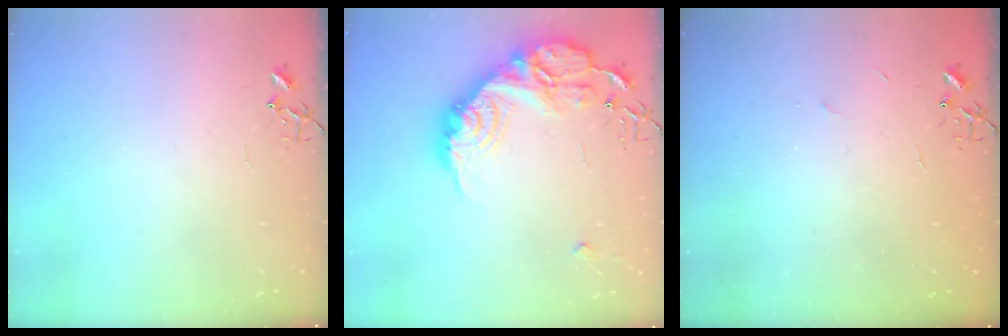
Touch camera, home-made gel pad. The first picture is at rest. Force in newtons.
{"total": 23.6, "press": 23.5, "slide": 1.7}
{"total": 2.2, "press": 2.2, "slide": 0.3}